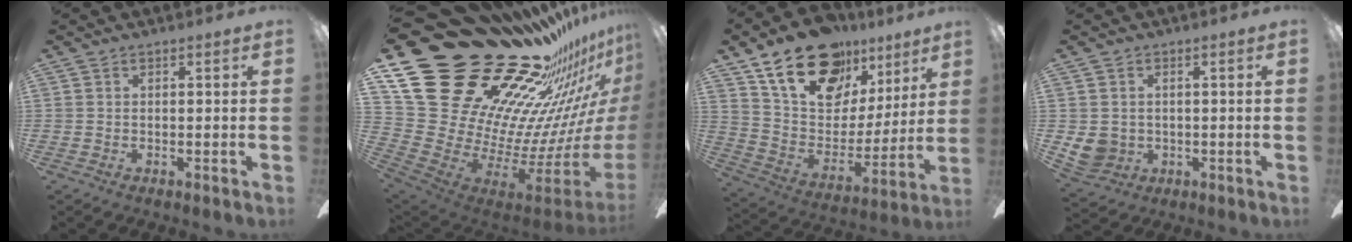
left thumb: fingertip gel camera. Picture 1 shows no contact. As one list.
[{"total": 38.1, "force": [26.0, 18.9, 20.6], "torque": [-0.264, -0.291, 0.552]}, {"total": 22.4, "force": [15.3, 12.6, 10.3], "torque": [-0.171, -0.087, 0.278]}, {"total": 5.5, "force": [0.1, 5.3, 1.4], "torque": [-0.040, -0.003, 0.003]}]